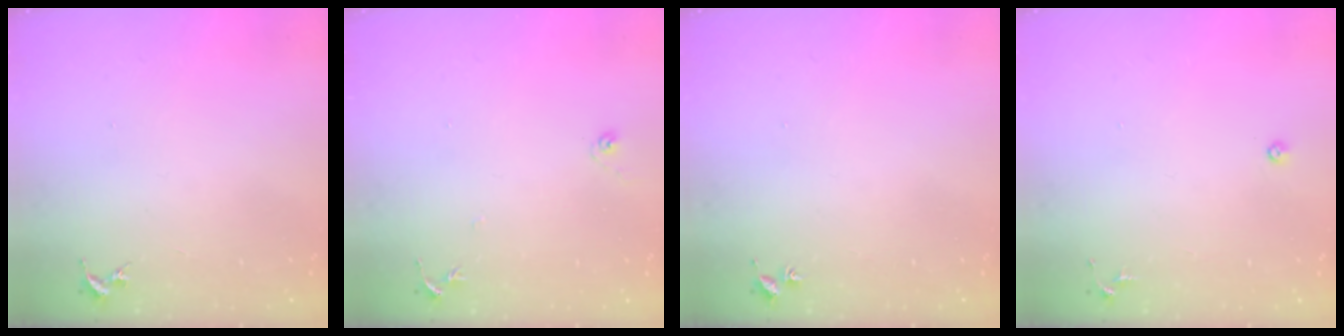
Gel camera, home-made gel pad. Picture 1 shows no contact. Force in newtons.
{"total": 5.9, "press": 5.9, "slide": 0.6}
{"total": 1.8, "press": 1.8, "slide": 0.2}
{"total": 3.5, "press": 3.4, "slide": 0.7}